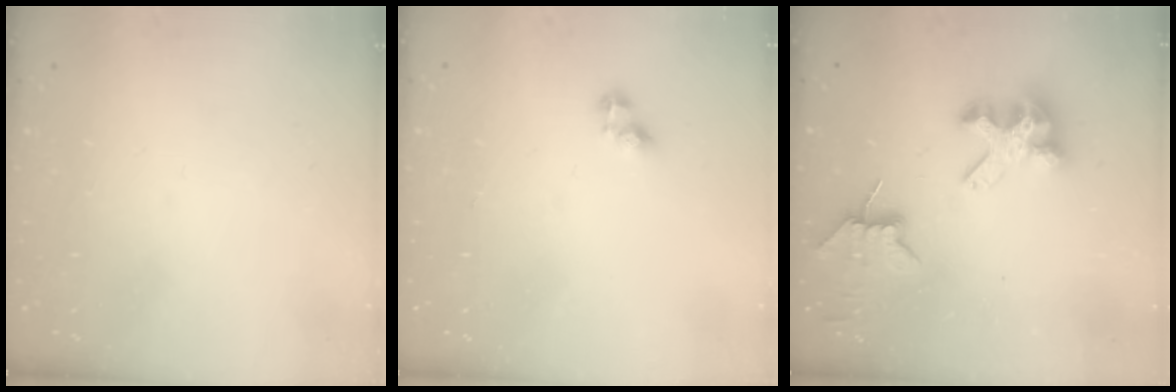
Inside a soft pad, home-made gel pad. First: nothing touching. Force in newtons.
{"total": 2.8, "press": 2.8, "slide": 0.3}
{"total": 6.6, "press": 6.6, "slide": 0.7}